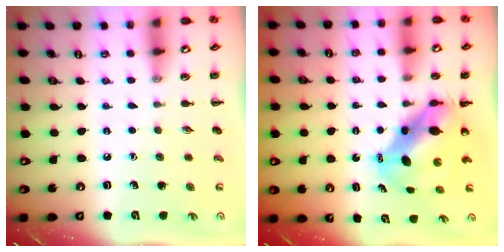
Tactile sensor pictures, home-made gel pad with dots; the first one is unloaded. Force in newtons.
{"total": 7.8, "press": 7.6, "slide": 1.9}